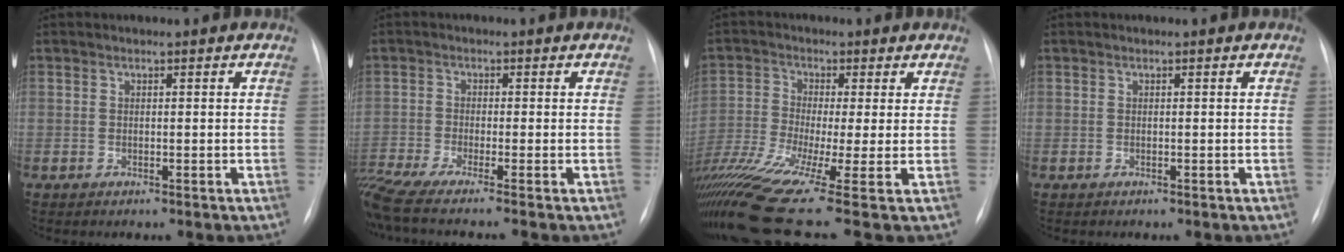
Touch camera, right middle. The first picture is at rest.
{"total": 9.7, "force": [-8.0, -1.1, 5.3], "torque": [-0.091, -0.025, -0.138]}
{"total": 17.7, "force": [-10.8, 0.7, 14.0], "torque": [-0.320, -0.044, -0.197]}
{"total": 0.0}